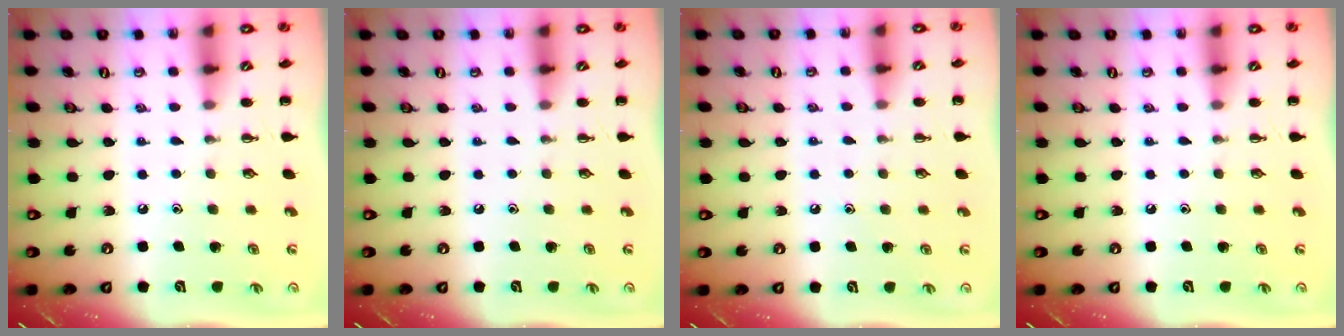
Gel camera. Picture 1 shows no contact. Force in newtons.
{"total": 0.0}
{"total": 4.7, "press": 4.5, "slide": 1.6}
{"total": 0.0}